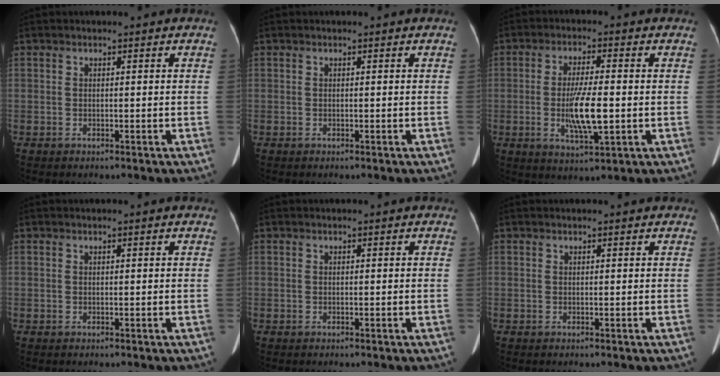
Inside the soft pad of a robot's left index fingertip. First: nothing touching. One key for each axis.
{"total": 0.0}
{"total": 7.4, "fx": -1.5, "fy": 1.1, "fz": 7.1, "tx": -0.136, "ty": -0.030, "tz": -0.028}
{"total": 0.5, "fx": 0.4, "fy": -0.1, "fz": 0.3, "tx": -0.005, "ty": -0.006, "tz": 0.005}
{"total": 0.0}
{"total": 1.8, "fx": 1.7, "fy": 0.2, "fz": 0.6, "tx": -0.006, "ty": -0.006, "tz": 0.013}